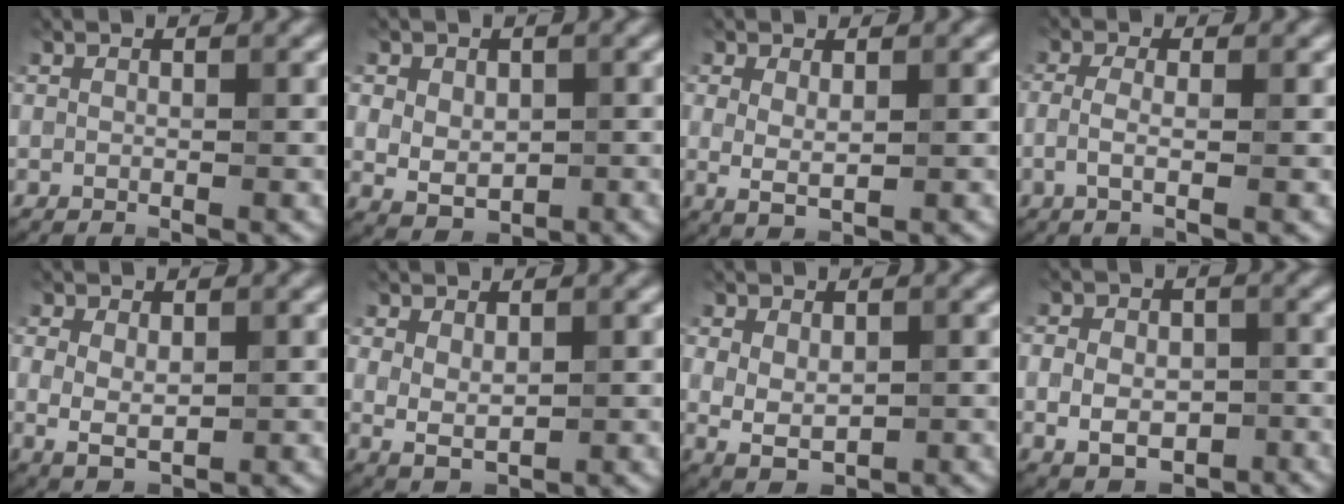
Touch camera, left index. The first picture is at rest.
{"total": 3.4, "force": [0.4, 2.6, 2.2], "torque": [-0.035, -0.007, 0.012]}
{"total": 1.9, "force": [0.4, 0.7, 1.7], "torque": [-0.036, -0.005, 0.010]}
{"total": 2.2, "force": [-0.3, 0.7, 2.1], "torque": [-0.046, -0.004, -0.011]}
{"total": 2.8, "force": [0.3, 1.7, 2.2], "torque": [-0.042, -0.002, 0.009]}
{"total": 2.3, "force": [0.5, 1.4, 1.7], "torque": [-0.034, -0.003, 0.015]}
{"total": 3.3, "force": [0.2, 2.2, 2.5], "torque": [-0.043, -0.003, 0.009]}
{"total": 5.5, "force": [-1.3, 4.0, 3.6], "torque": [-0.052, -0.008, -0.017]}